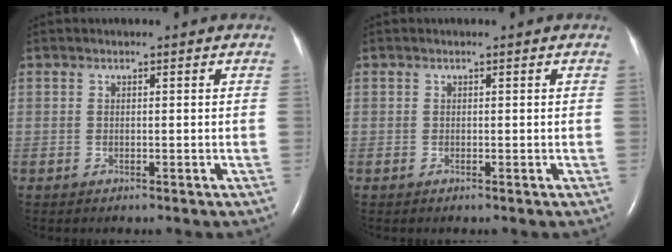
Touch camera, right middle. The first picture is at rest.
{"total": 0.0}